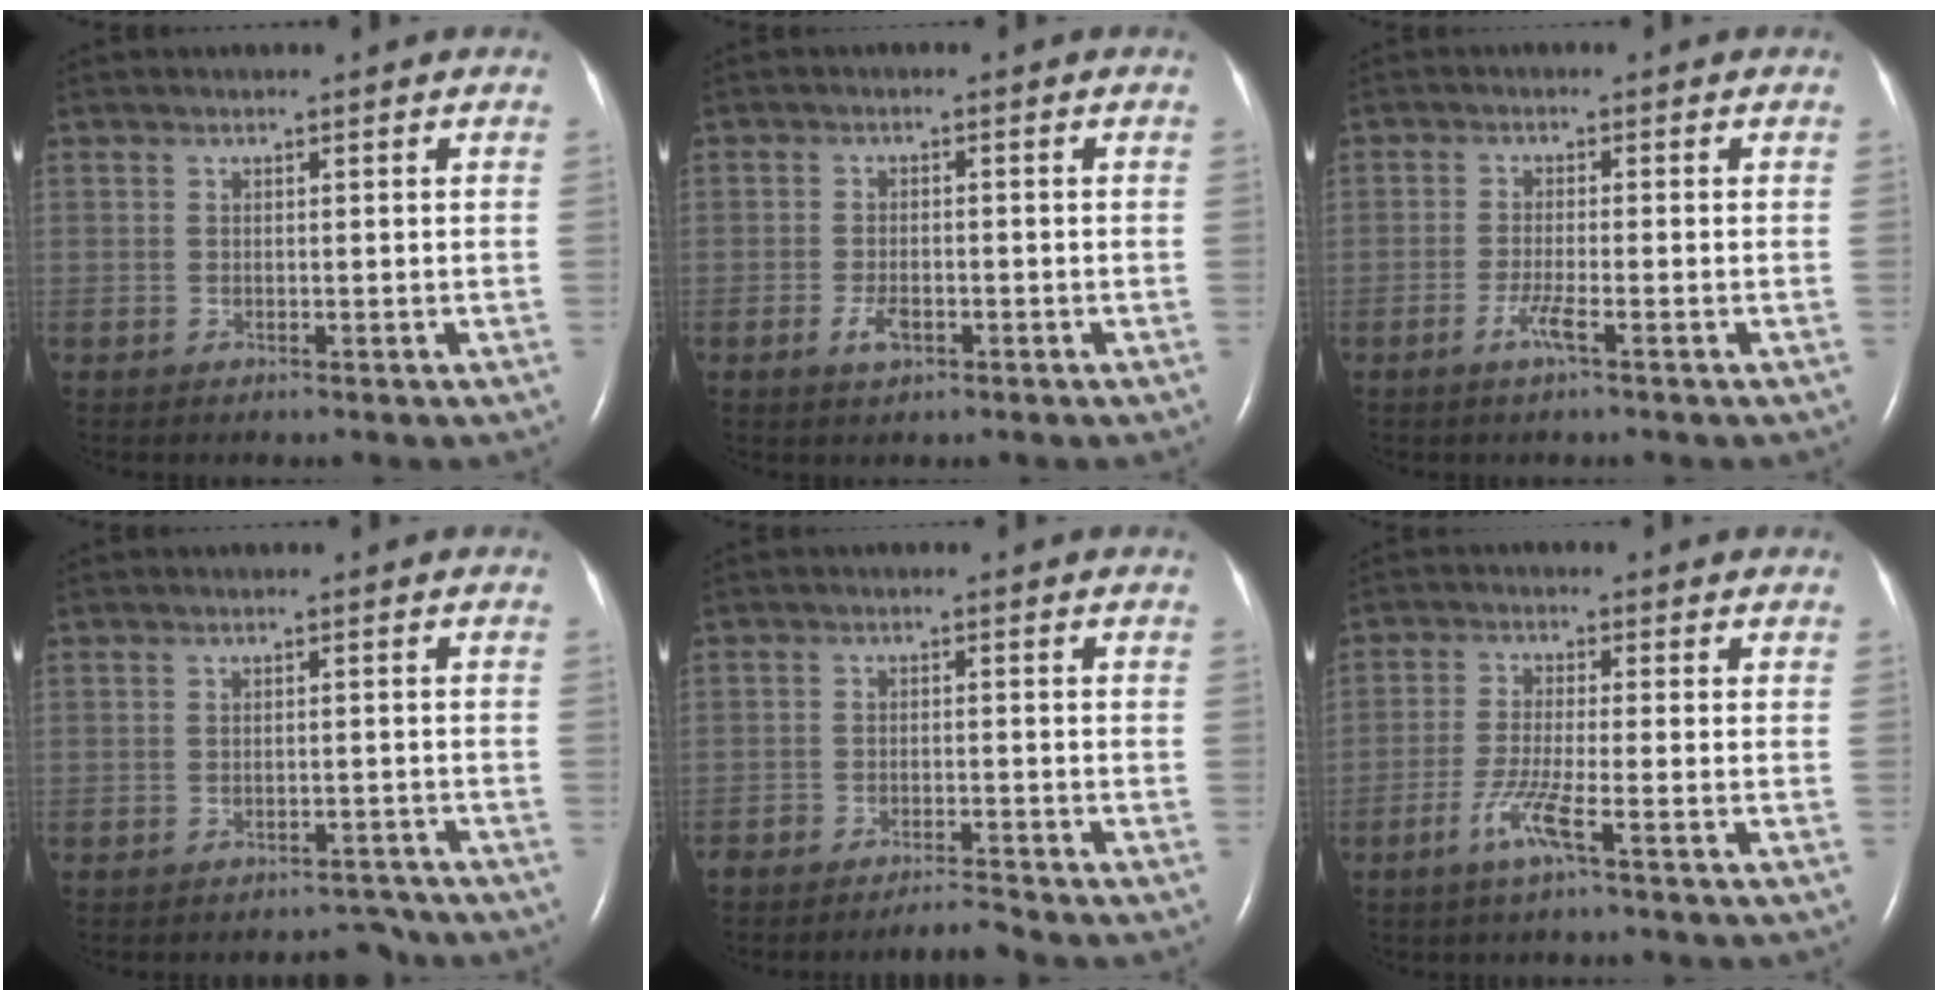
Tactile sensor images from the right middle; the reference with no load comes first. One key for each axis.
{"total": 2.8, "fx": -1.4, "fy": 1.2, "fz": 2.1, "tx": -0.046, "ty": 0.000, "tz": -0.023}
{"total": 2.7, "fx": -1.5, "fy": -0.1, "fz": 2.3, "tx": -0.052, "ty": -0.005, "tz": -0.032}
{"total": 4.1, "fx": -3.9, "fy": 1.3, "fz": 0.3, "tx": 0.000, "ty": 0.006, "tz": -0.053}
{"total": 3.0, "fx": -3.0, "fy": -0.3, "fz": 0.5, "tx": -0.009, "ty": -0.012, "tz": -0.051}
{"total": 5.0, "fx": -2.6, "fy": -0.4, "fz": 4.2, "tx": -0.090, "ty": -0.011, "tz": -0.056}